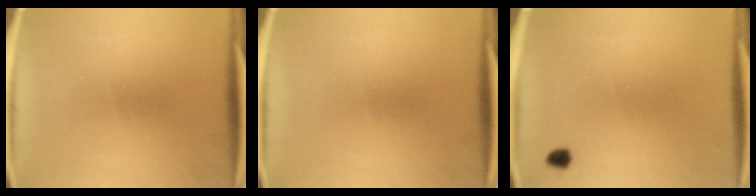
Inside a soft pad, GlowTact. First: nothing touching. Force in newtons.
{"total": 0.0}
{"total": 1.4}